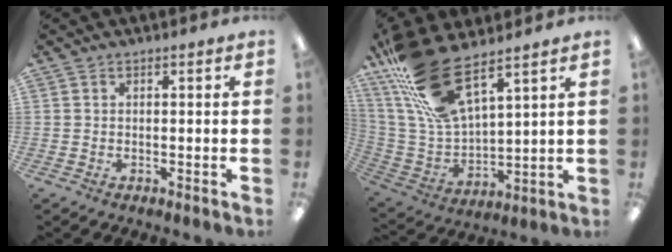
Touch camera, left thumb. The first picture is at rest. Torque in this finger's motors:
{"motor_torque": [0.33, 0.39, 1.62, -1.15, 0.38]}